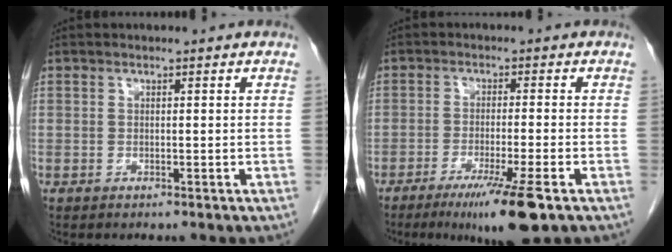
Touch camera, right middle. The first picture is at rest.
{"total": 8.6, "force": [-5.2, -0.7, 6.8], "torque": [-0.118, -0.028, -0.085]}